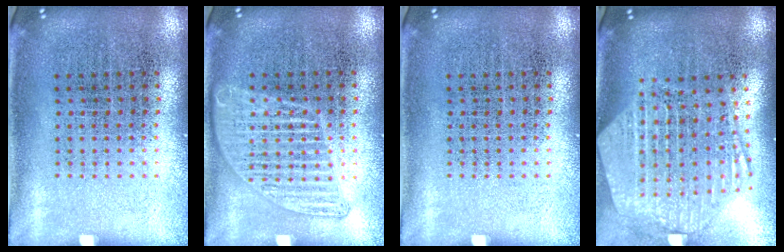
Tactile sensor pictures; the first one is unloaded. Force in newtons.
{"total": 1.3, "press": 1.3, "slide": 0.1}
{"total": 0.0}
{"total": 2.7, "press": 2.2, "slide": 1.5}